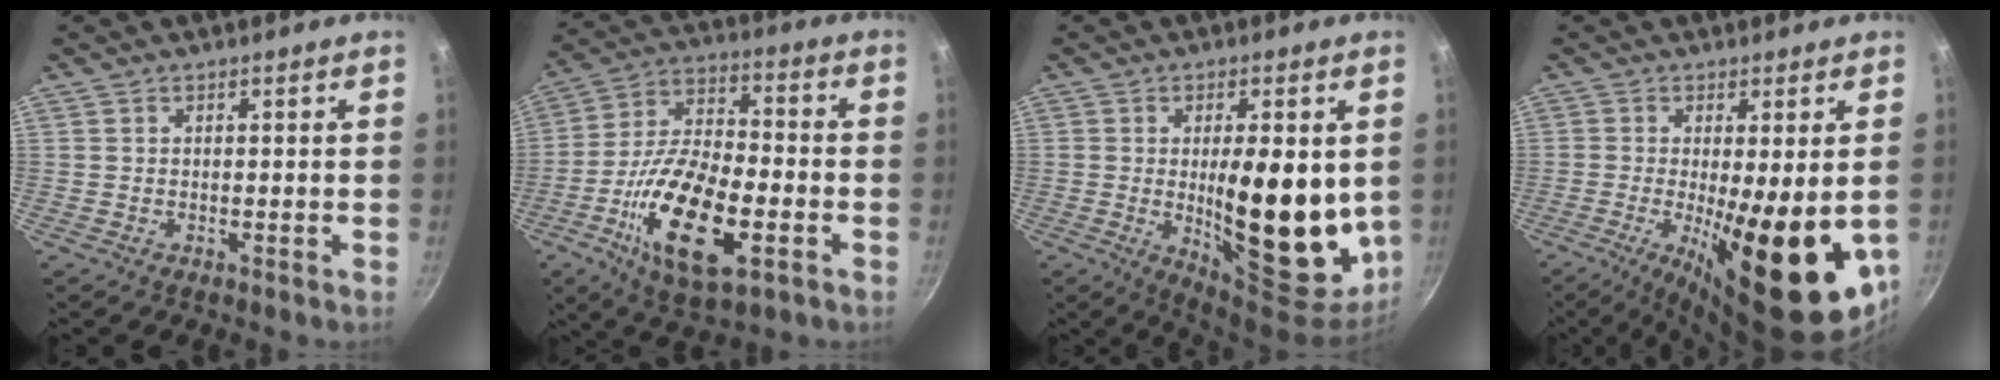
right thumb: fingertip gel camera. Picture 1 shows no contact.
{"total": 20.9, "force": [-6.9, 9.3, 17.4], "torque": [-0.312, 0.022, -0.127]}
{"total": 20.3, "force": [-0.3, 8.1, 18.6], "torque": [-0.239, -0.029, 0.006]}
{"total": 20.8, "force": [-3.8, 6.6, 19.3], "torque": [-0.262, -0.028, -0.039]}